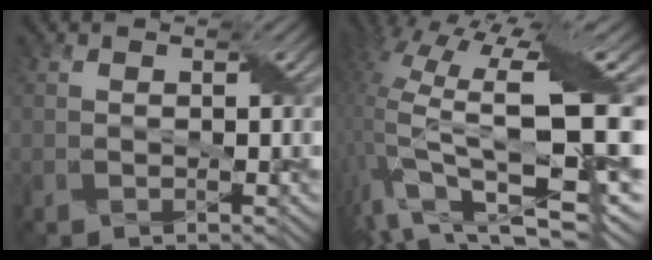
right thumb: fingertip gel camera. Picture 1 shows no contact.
{"total": 17.2, "force": [2.3, 6.7, 15.7], "torque": [-0.345, -0.014, 0.050]}